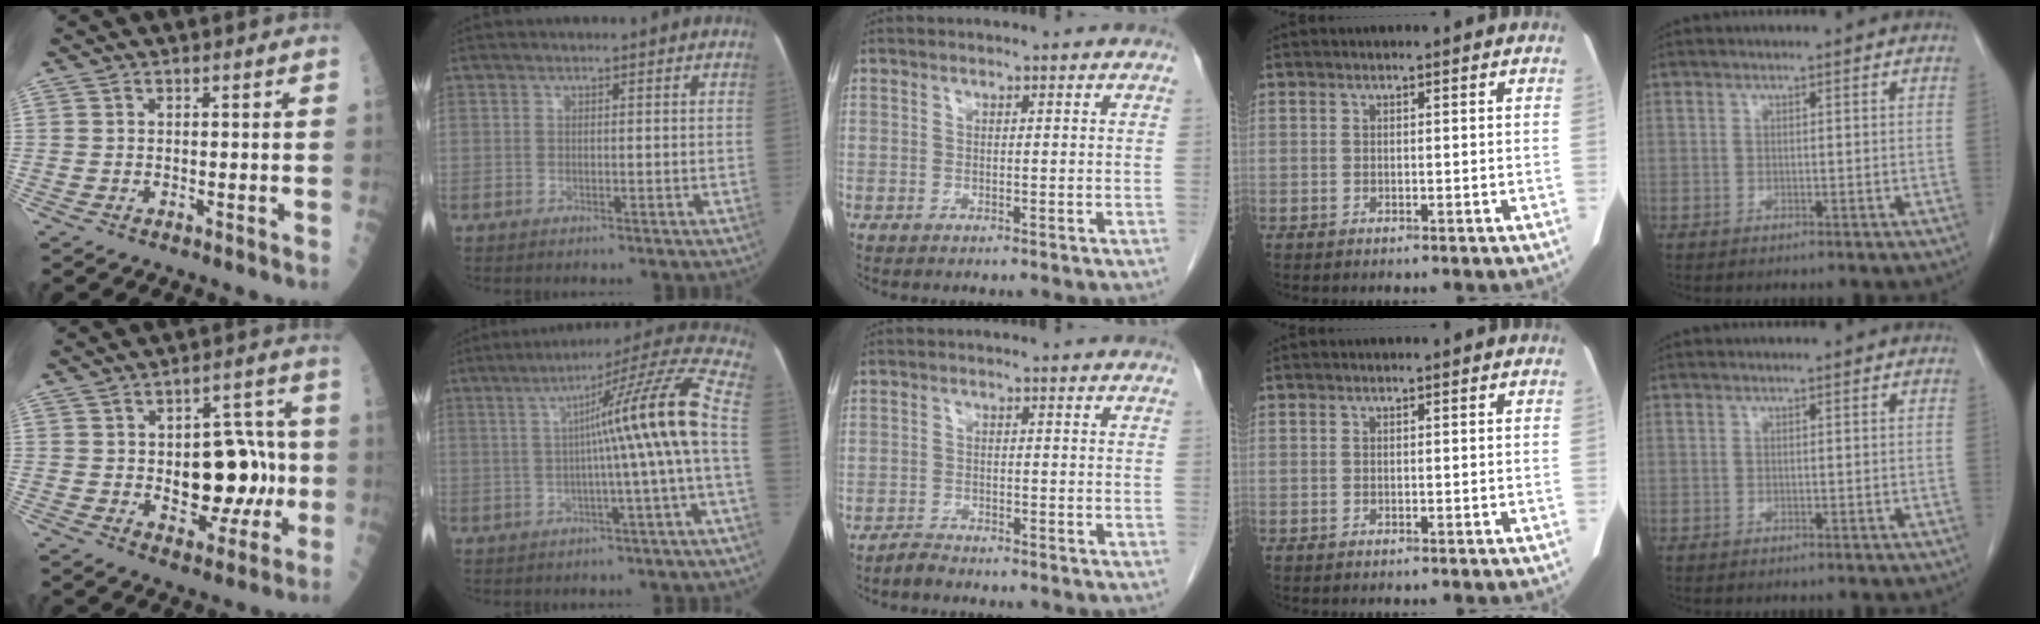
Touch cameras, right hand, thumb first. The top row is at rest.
{"thumb": {"total": 14.2, "force": [-0.8, 8.5, 11.4], "torque": [-0.104, 0.028, 0.000]}, "index": {"total": 14.5, "force": [-0.5, -2.1, 14.4], "torque": [-0.190, 0.024, -0.014]}, "middle": {"total": 1.5, "force": [-1.5, 0.1, 0.1], "torque": [-0.002, -0.003, -0.027]}}